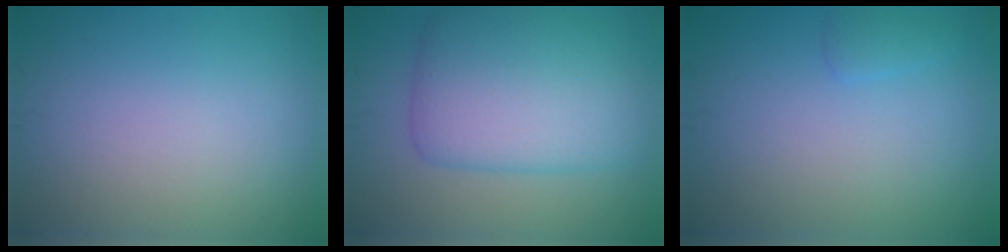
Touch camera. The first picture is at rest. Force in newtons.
{"total": 7.3, "press": 7.3, "slide": 0.1}
{"total": 0.9, "press": 0.9, "slide": 0.1}